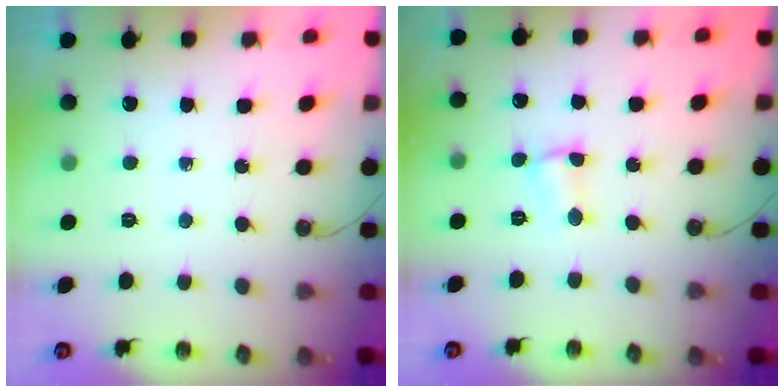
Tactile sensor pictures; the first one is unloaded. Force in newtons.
{"total": 2.9, "press": 2.9, "slide": 0.4}